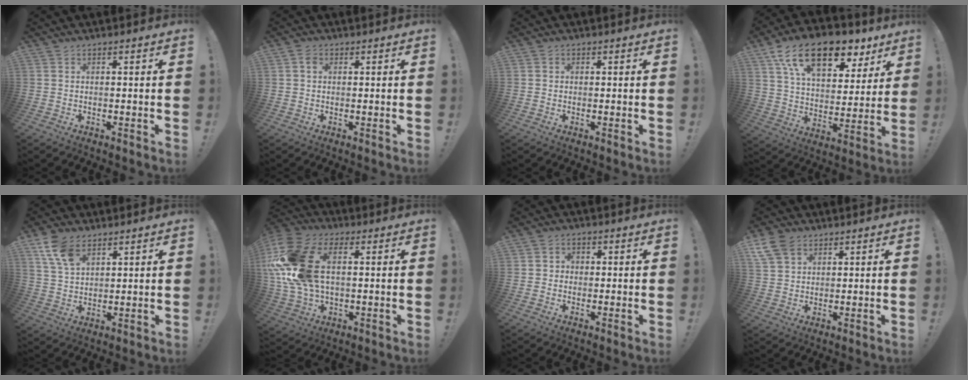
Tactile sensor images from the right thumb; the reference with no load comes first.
{"total": 1.7, "force": [0.6, 1.3, 1.0], "torque": [-0.013, 0.001, 0.008]}
{"total": 0.9, "force": [0.0, 0.9, 0.3], "torque": [-0.003, 0.002, 0.000]}
{"total": 19.4, "force": [11.5, 10.2, 11.8], "torque": [-0.190, -0.063, 0.203]}
{"total": 9.4, "force": [5.6, 5.2, 5.4], "torque": [-0.091, -0.021, 0.109]}
{"total": 20.4, "force": [3.3, 13.0, 15.4], "torque": [-0.311, 0.003, 0.061]}
{"total": 2.9, "force": [-0.5, 2.7, 0.9], "torque": [-0.008, 0.005, -0.011]}
{"total": 7.9, "force": [4.9, 5.1, 3.7], "torque": [-0.072, -0.010, 0.098]}